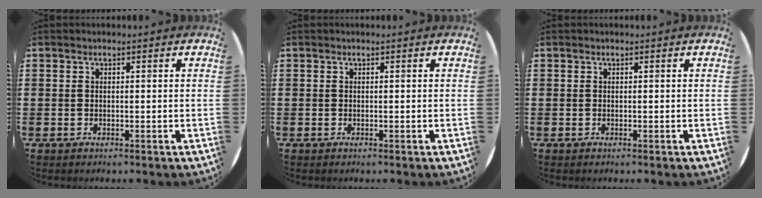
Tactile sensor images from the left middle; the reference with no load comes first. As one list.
[{"total": 0.0}, {"total": 0.0}]